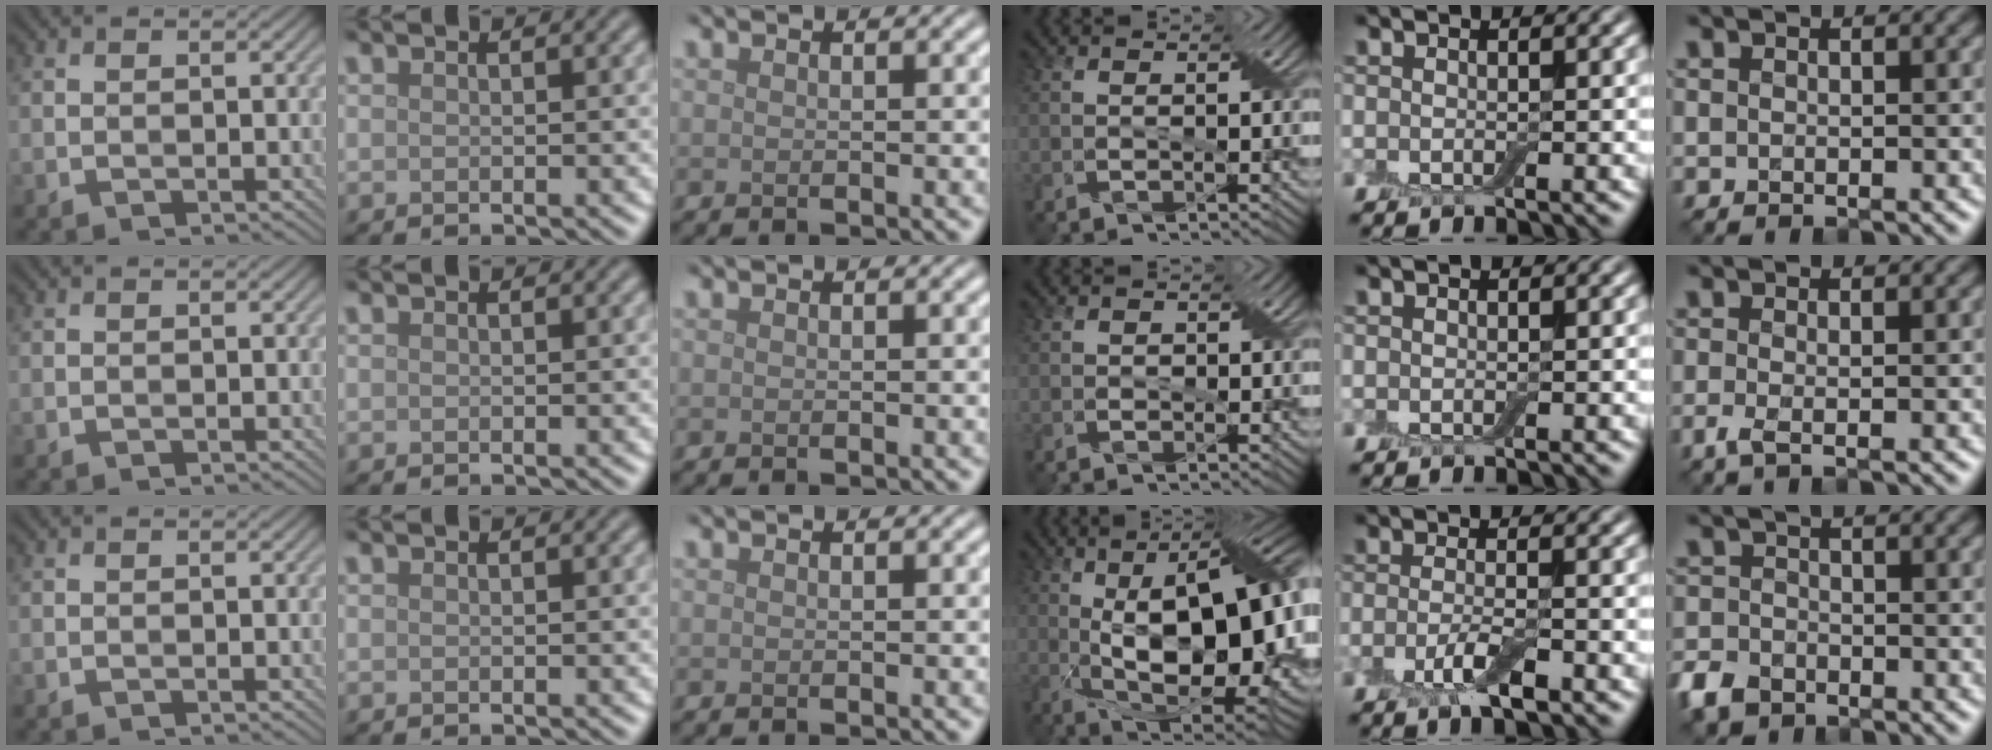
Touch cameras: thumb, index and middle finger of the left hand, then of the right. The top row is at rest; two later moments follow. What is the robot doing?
{"motion": "pour", "object": "bowl"}